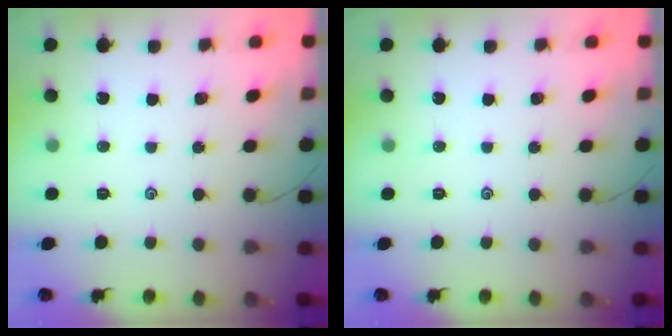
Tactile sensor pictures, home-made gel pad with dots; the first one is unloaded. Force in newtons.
{"total": 0.0}